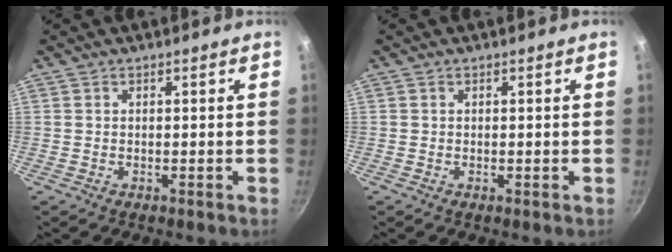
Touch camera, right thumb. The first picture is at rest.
{"total": 0.0}